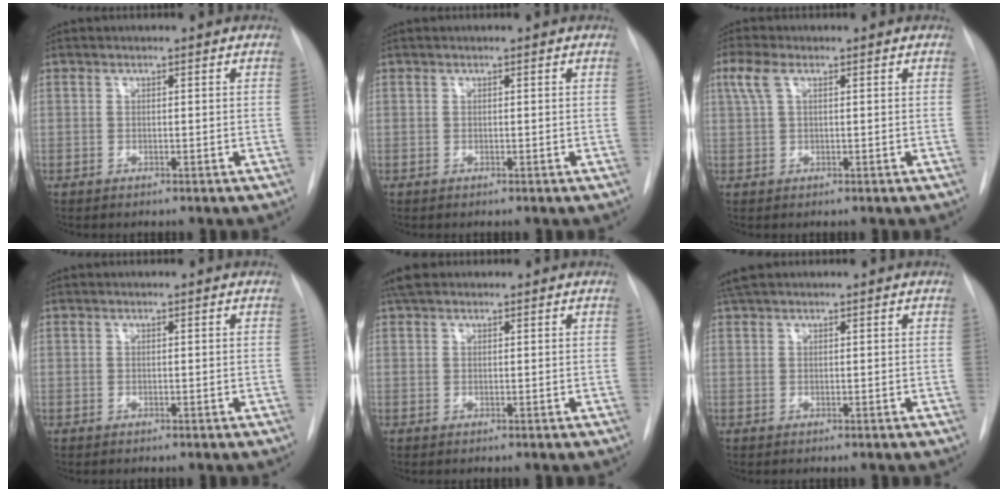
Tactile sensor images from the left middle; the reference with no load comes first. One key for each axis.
{"total": 0.0}
{"total": 3.4, "fx": 1.4, "fy": 1.3, "fz": 2.8, "tx": -0.074, "ty": 0.023, "tz": 0.034}
{"total": 0.0}
{"total": 2.8, "fx": 2.3, "fy": 1.2, "fz": 1.2, "tx": -0.024, "ty": 0.019, "tz": 0.041}
{"total": 2.5, "fx": 2.1, "fy": 0.4, "fz": 1.1, "tx": -0.024, "ty": 0.022, "tz": 0.043}